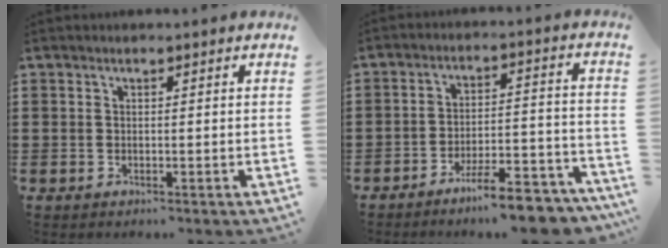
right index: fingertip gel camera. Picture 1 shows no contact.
{"total": 8.5, "force": [-7.4, 0.4, 4.0], "torque": [-0.053, 0.015, -0.135]}